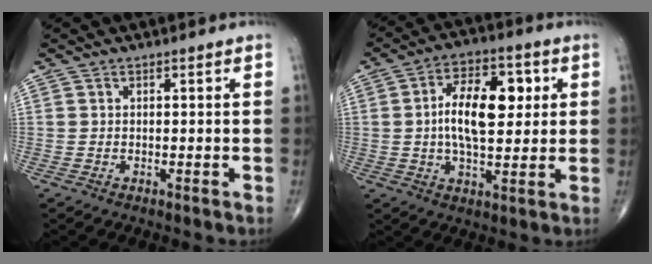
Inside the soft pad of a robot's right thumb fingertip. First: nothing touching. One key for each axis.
{"total": 13.8, "fx": 1.9, "fy": 6.9, "fz": 11.8, "tx": -0.178, "ty": 0.006, "tz": 0.029}